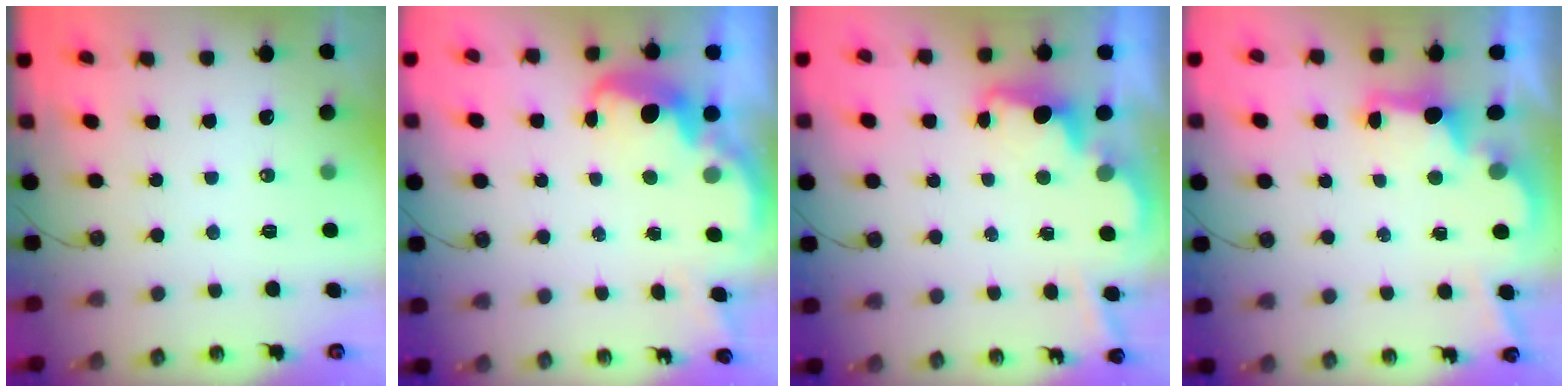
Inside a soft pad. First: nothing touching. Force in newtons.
{"total": 3.4, "press": 3.3, "slide": 0.7}
{"total": 3.5, "press": 3.4, "slide": 0.7}
{"total": 2.6, "press": 2.5, "slide": 0.7}